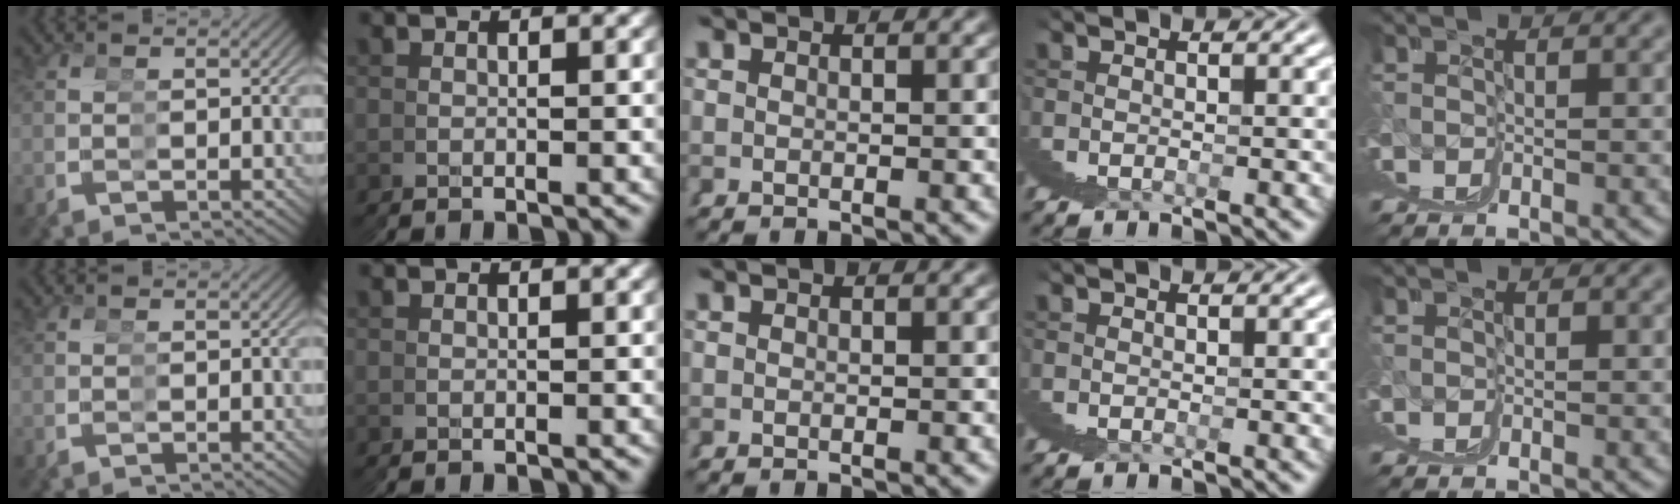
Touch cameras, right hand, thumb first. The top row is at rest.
{}